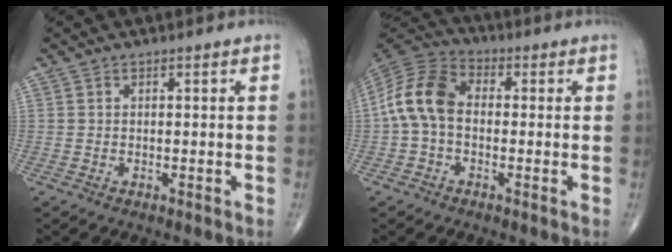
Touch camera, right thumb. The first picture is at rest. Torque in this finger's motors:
{"motor_torque": [0.03, 0.20, 0.49, -0.43, 0.23]}